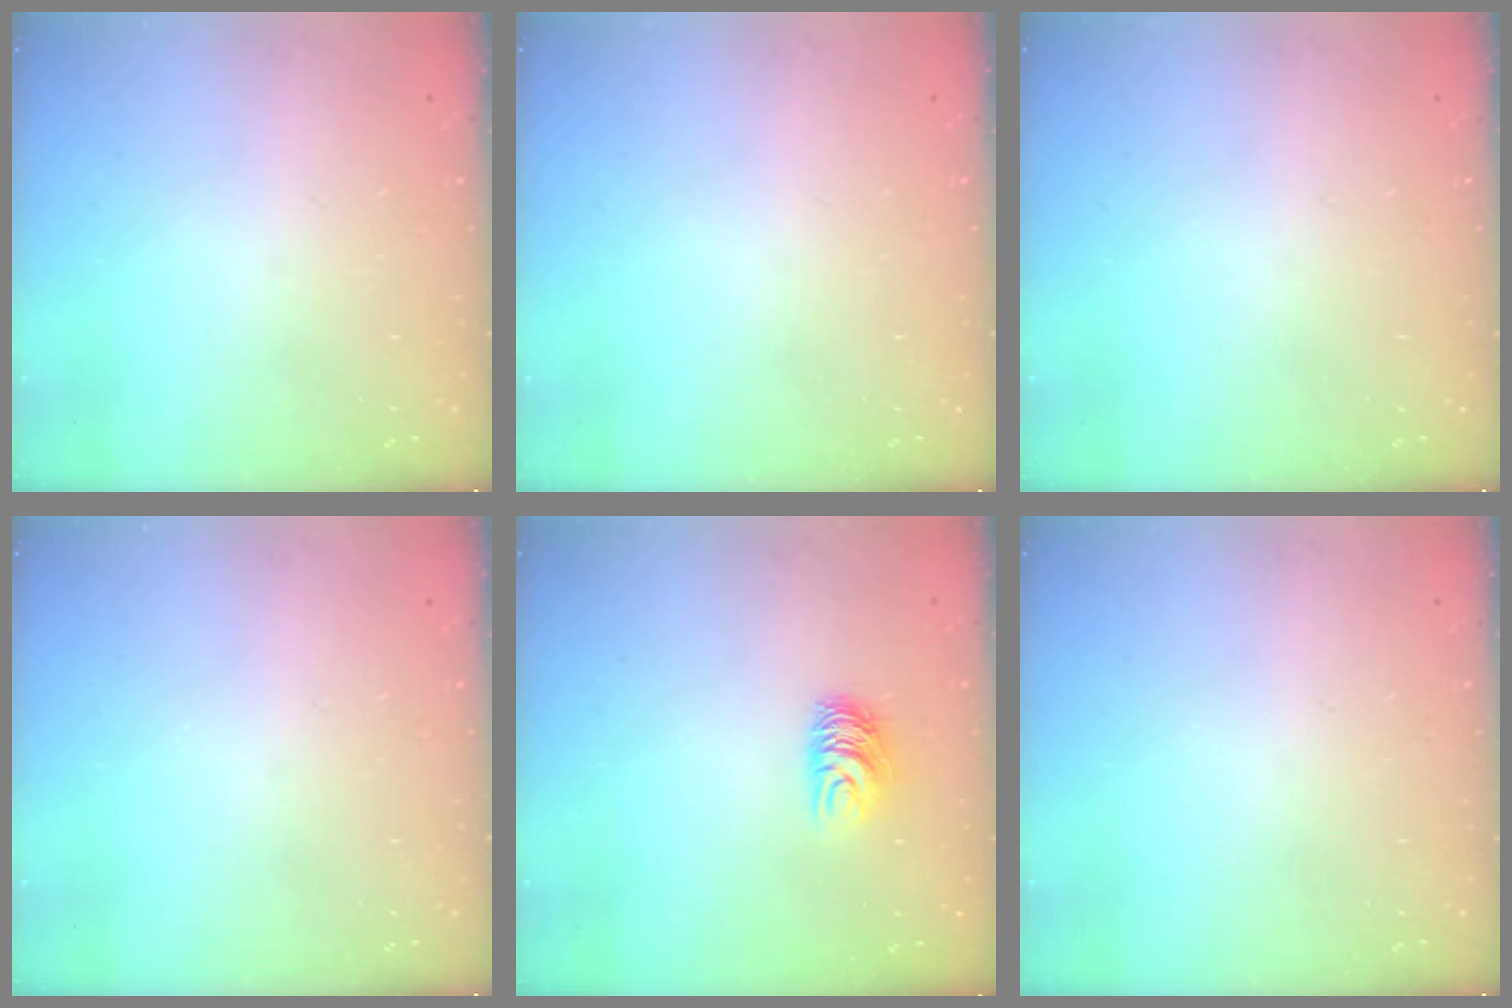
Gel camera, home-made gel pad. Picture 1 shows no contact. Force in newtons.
{"total": 0.0}
{"total": 0.0}
{"total": 0.0}
{"total": 6.3, "press": 6.3, "slide": 0.5}
{"total": 0.0}